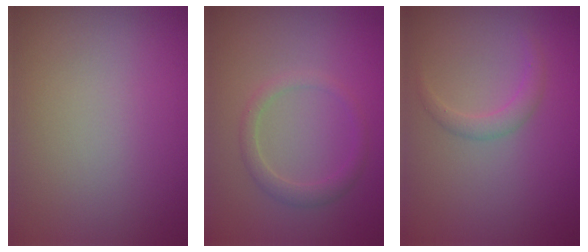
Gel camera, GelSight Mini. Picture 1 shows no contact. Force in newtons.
{"total": 1.7, "press": 1.7, "slide": 0.0}
{"total": 1.5, "press": 1.5, "slide": 0.1}